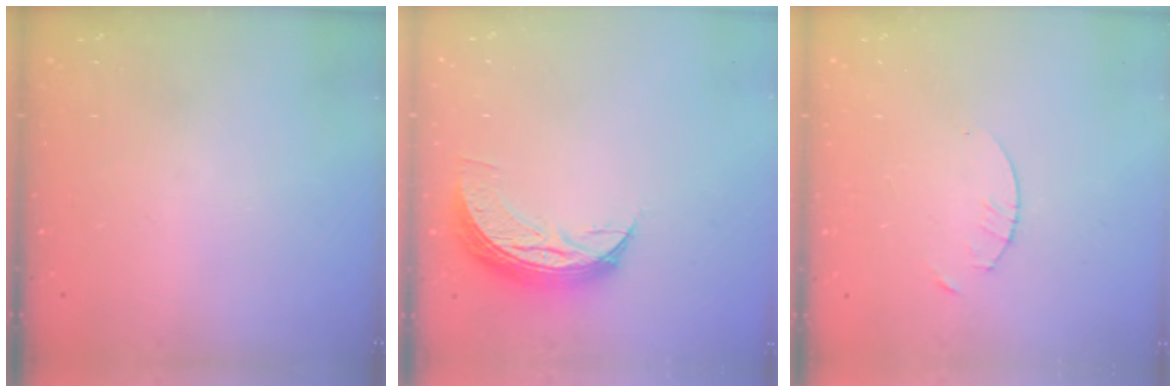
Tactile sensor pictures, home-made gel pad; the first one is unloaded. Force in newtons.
{"total": 7.6, "press": 7.6, "slide": 0.7}
{"total": 1.7, "press": 1.6, "slide": 0.2}